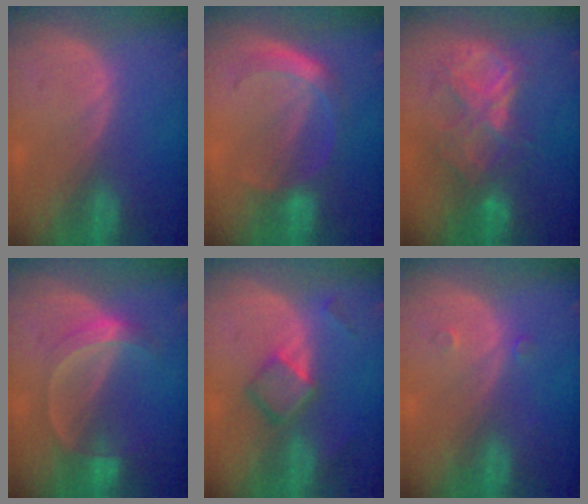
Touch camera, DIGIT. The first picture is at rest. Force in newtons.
{"total": 5.6, "press": 5.1, "slide": 2.3}
{"total": 9.0, "press": 7.8, "slide": 4.6}
{"total": 5.3, "press": 4.8, "slide": 2.3}
{"total": 5.0, "press": 4.6, "slide": 1.9}
{"total": 1.2, "press": 1.0, "slide": 0.7}